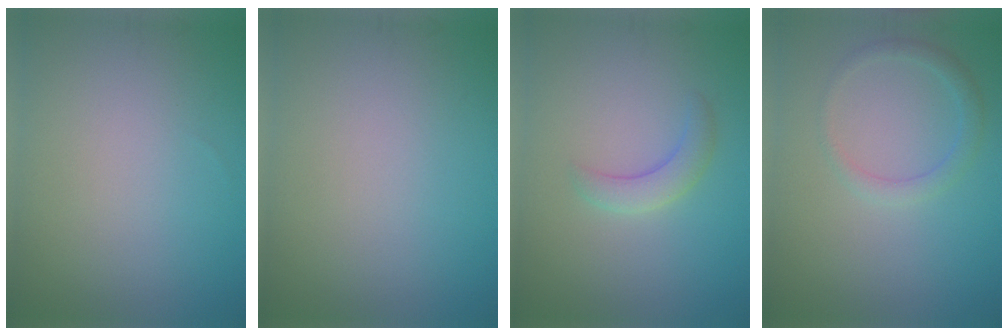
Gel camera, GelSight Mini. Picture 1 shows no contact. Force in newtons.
{"total": 0.0}
{"total": 2.3, "press": 2.2, "slide": 0.2}
{"total": 1.8, "press": 1.8, "slide": 0.1}